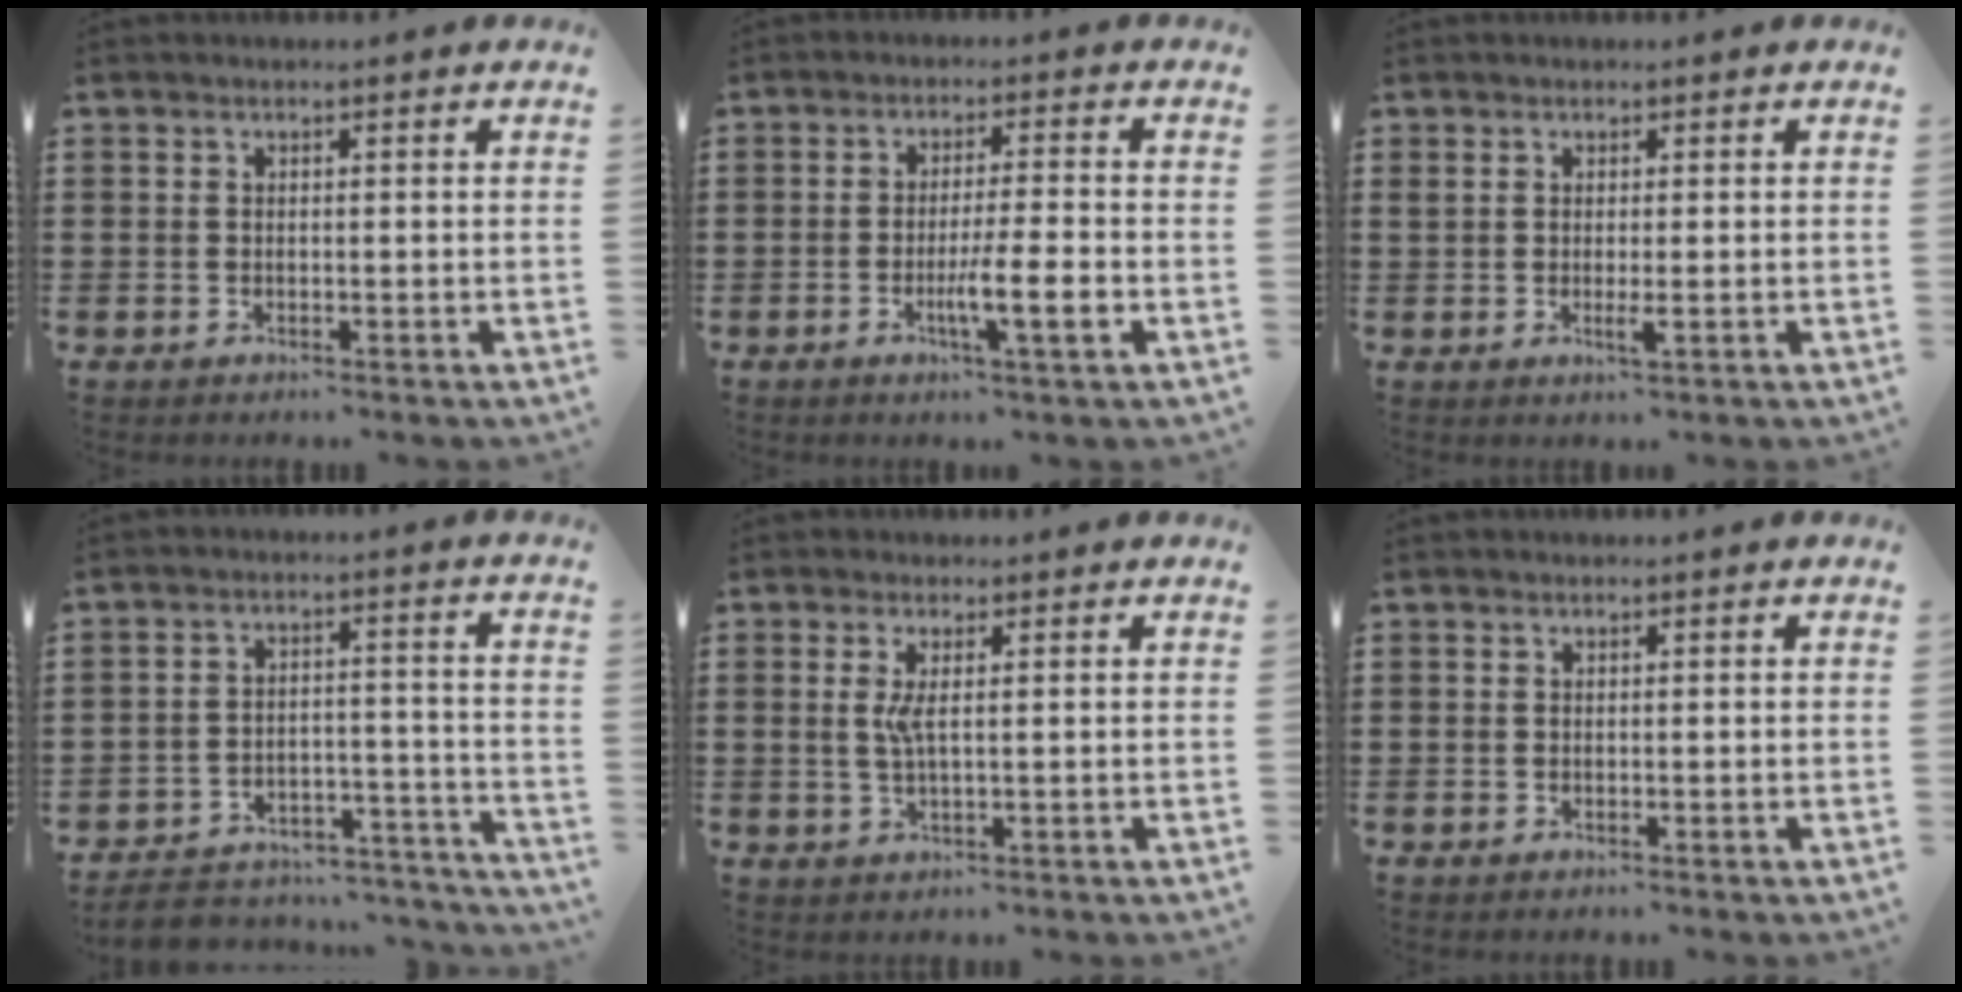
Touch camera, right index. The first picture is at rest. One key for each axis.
{"total": 6.5, "fx": -2.2, "fy": 0.4, "fz": 6.1, "tx": -0.098, "ty": -0.011, "tz": -0.034}
{"total": 1.8, "fx": -0.3, "fy": 0.2, "fz": 1.8, "tx": -0.033, "ty": -0.005, "tz": -0.004}
{"total": 4.9, "fx": -4.6, "fy": 1.3, "fz": 1.2, "tx": -0.020, "ty": 0.011, "tz": -0.093}
{"total": 2.8, "fx": 0.5, "fy": 0.5, "fz": 2.8, "tx": -0.056, "ty": -0.001, "tz": 0.008}
{"total": 0.0}